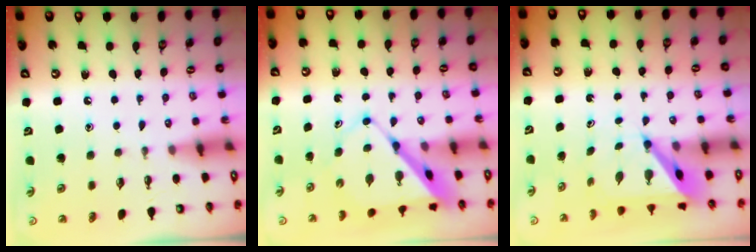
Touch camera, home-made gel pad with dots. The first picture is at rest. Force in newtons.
{"total": 9.3, "press": 9.3, "slide": 0.6}
{"total": 6.1, "press": 6.1, "slide": 0.4}